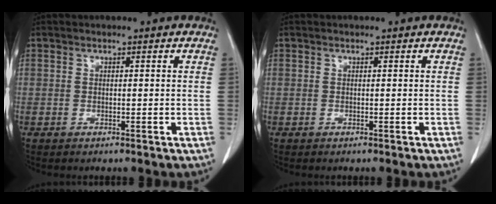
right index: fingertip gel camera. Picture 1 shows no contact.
{"total": 0.0}